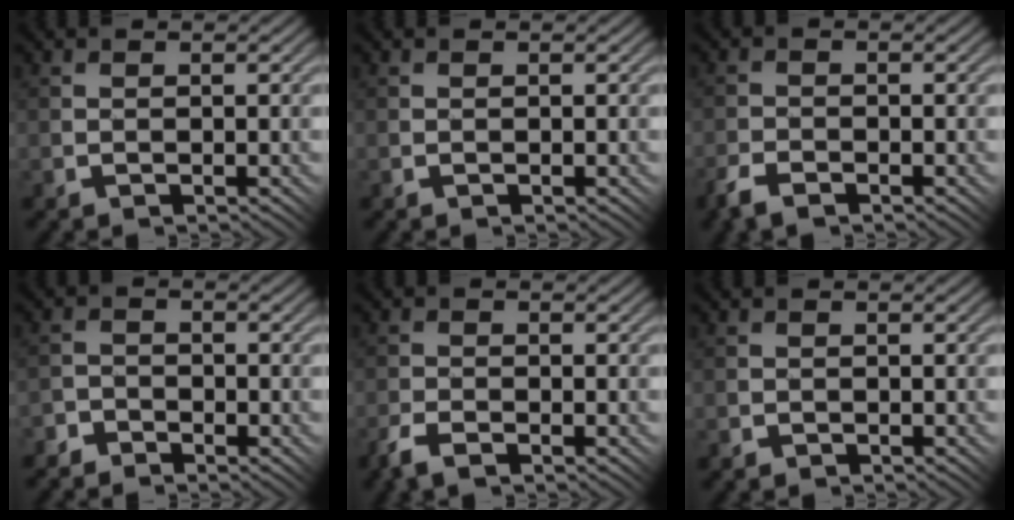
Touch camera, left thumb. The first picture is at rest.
{"total": 0.0}
{"total": 3.6, "force": [-2.6, 1.5, 1.9], "torque": [-0.043, -0.002, -0.054]}
{"total": 3.2, "force": [-2.6, 1.8, 0.2], "torque": [0.023, 0.010, -0.051]}
{"total": 3.6, "force": [-2.4, 1.5, 2.3], "torque": [-0.049, -0.002, -0.048]}
{"total": 0.7, "force": [-0.5, 0.5, -0.1], "torque": [0.004, -0.002, -0.011]}